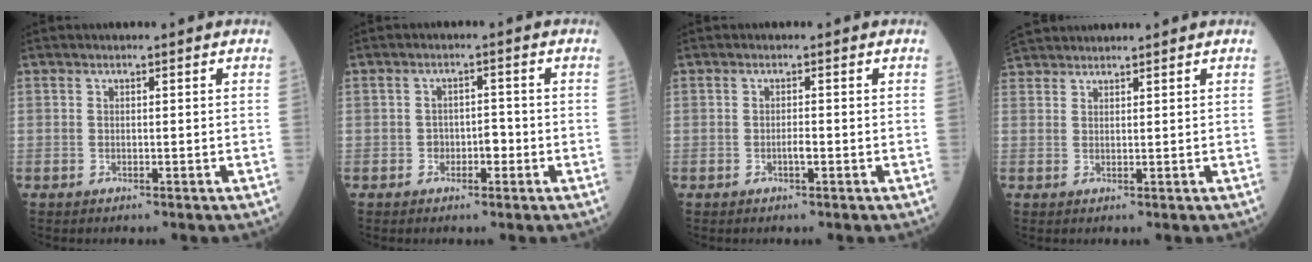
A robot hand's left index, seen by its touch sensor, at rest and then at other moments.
{"total": 2.3, "force": [-0.8, 1.4, 1.6], "torque": [-0.018, 0.008, -0.013]}
{"total": 1.0, "force": [-0.4, 0.1, 0.9], "torque": [-0.018, 0.001, -0.007]}
{"total": 5.7, "force": [5.5, 0.7, 1.2], "torque": [-0.025, 0.043, 0.097]}